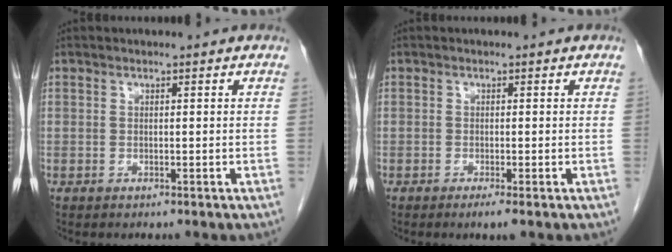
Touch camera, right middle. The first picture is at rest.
{"total": 1.4, "force": [-0.8, -0.1, 1.1], "torque": [-0.019, -0.004, -0.014]}